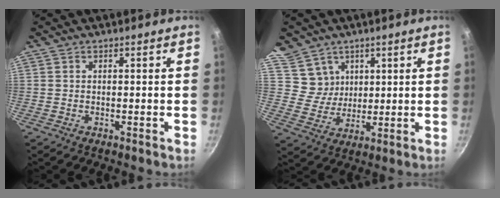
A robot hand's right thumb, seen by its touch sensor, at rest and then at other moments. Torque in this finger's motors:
{"motor_torque": [-1.04, 0.35, -0.50, 0.36, 0.02]}